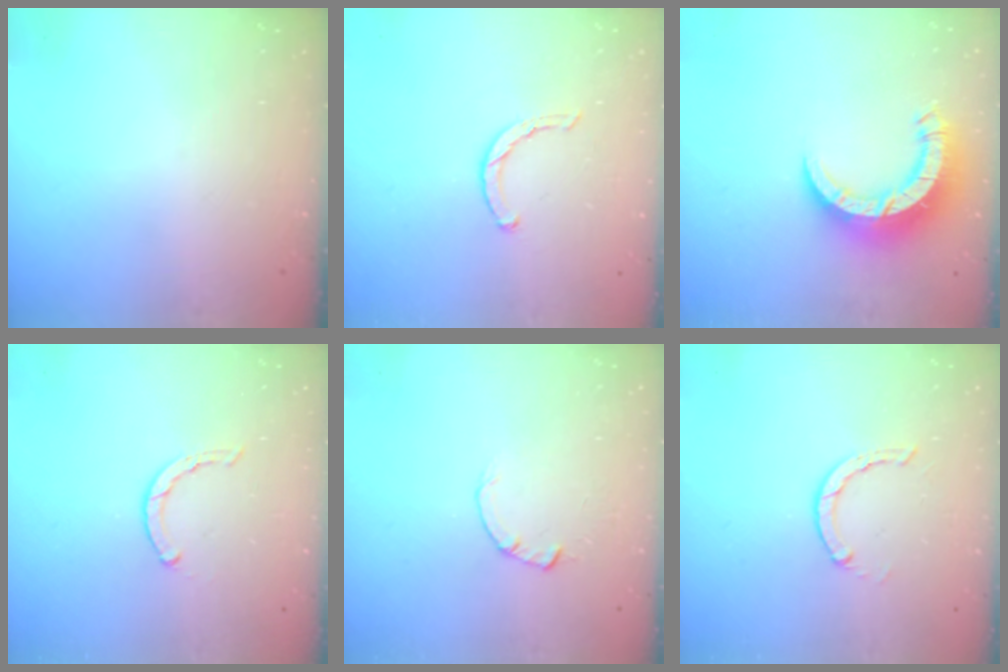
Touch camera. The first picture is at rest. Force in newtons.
{"total": 1.9, "press": 1.9, "slide": 0.3}
{"total": 10.0, "press": 9.9, "slide": 1.2}
{"total": 0.5, "press": 0.5, "slide": 0.2}
{"total": 1.8, "press": 1.7, "slide": 0.3}
{"total": 2.8, "press": 2.7, "slide": 0.4}